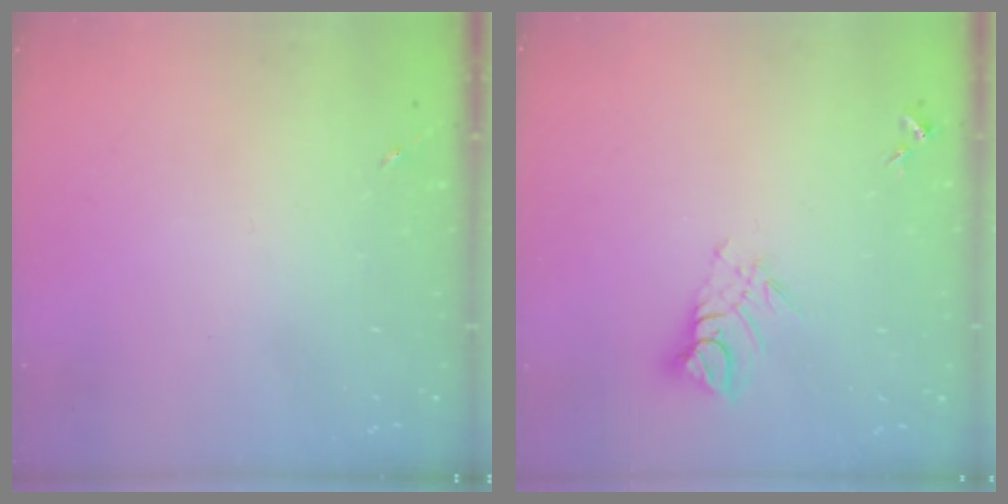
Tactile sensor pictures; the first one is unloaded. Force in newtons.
{"total": 7.9, "press": 7.9, "slide": 0.5}